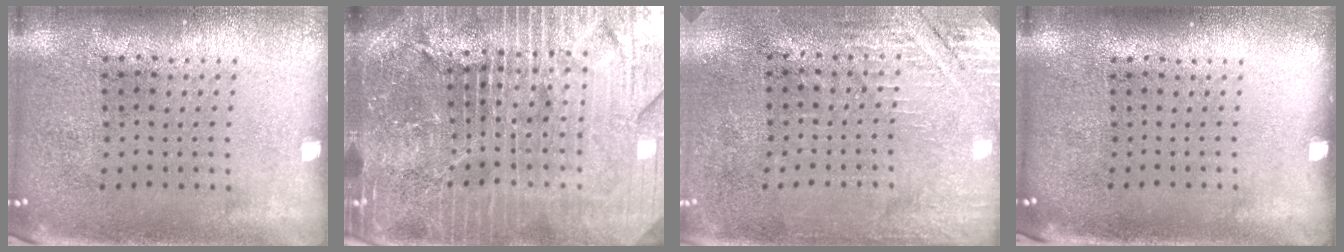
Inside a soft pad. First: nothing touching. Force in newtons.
{"total": 6.2, "press": 5.5, "slide": 2.9}
{"total": 2.8, "press": 2.6, "slide": 0.9}
{"total": 0.0}